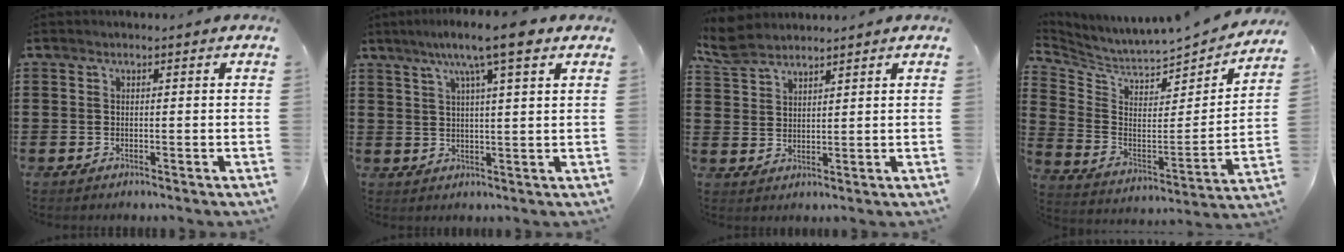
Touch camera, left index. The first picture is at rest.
{"total": 8.9, "force": [5.5, 0.8, 6.9], "torque": [-0.130, -0.001, 0.090]}
{"total": 5.0, "force": [4.4, 1.5, 1.8], "torque": [-0.050, -0.002, 0.084]}
{"total": 4.5, "force": [4.4, 1.0, 0.4], "torque": [-0.041, -0.051, 0.069]}